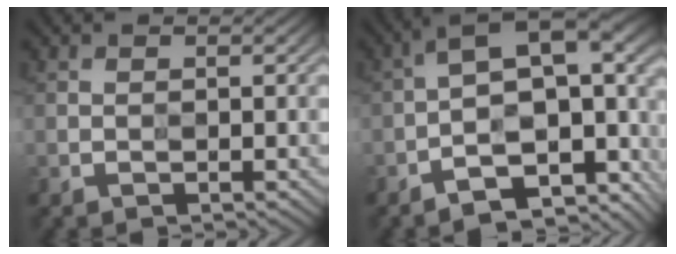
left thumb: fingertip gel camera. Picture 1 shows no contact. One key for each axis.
{"total": 12.9, "fx": -5.2, "fy": 4.8, "fz": 10.7, "tx": -0.155, "ty": 0.013, "tz": -0.069}